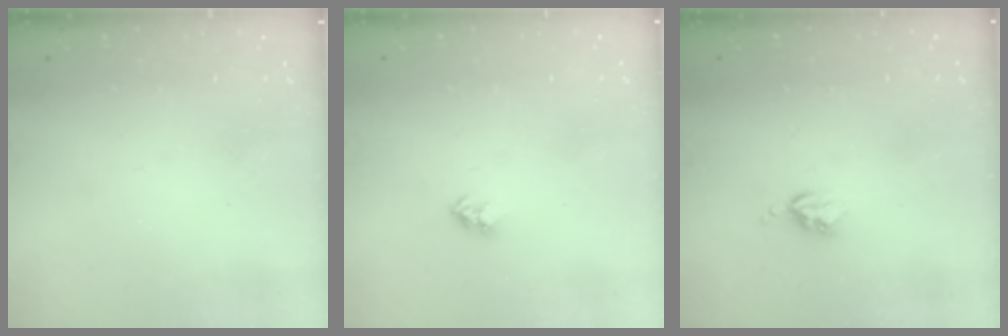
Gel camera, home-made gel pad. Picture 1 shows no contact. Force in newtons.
{"total": 2.4, "press": 2.4, "slide": 0.2}
{"total": 3.9, "press": 3.9, "slide": 0.5}